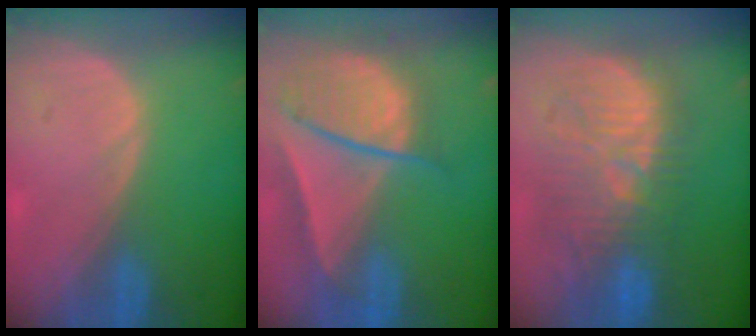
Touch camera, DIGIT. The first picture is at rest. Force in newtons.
{"total": 9.4, "press": 8.1, "slide": 4.8}
{"total": 11.1, "press": 10.9, "slide": 1.8}